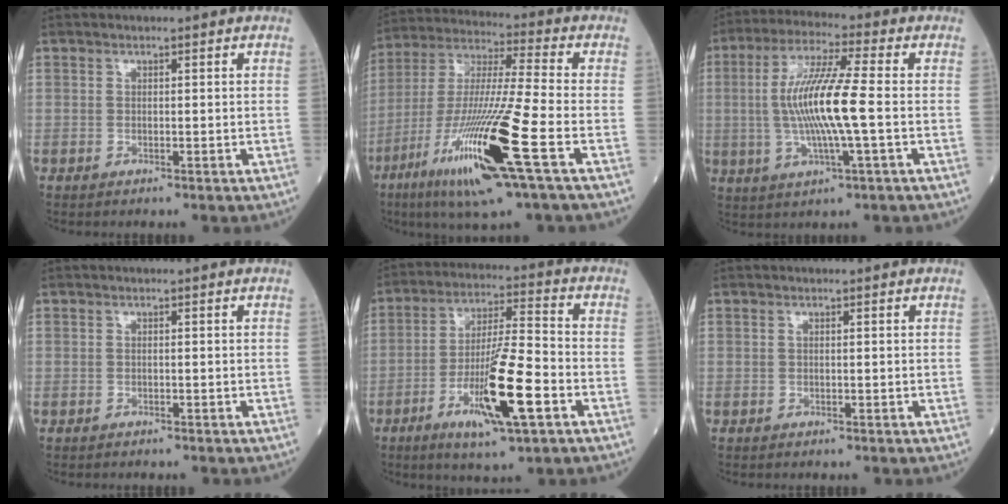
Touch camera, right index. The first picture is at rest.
{"total": 19.7, "force": [-8.3, 0.2, 17.8], "torque": [-0.372, -0.036, -0.157]}
{"total": 11.8, "force": [-0.6, 0.5, 11.7], "torque": [-0.237, 0.003, -0.015]}
{"total": 0.7, "force": [-0.6, 0.2, 0.2], "torque": [-0.008, -0.001, -0.010]}
{"total": 13.6, "force": [-5.3, 1.2, 12.5], "torque": [-0.229, -0.014, -0.091]}
{"total": 0.0}